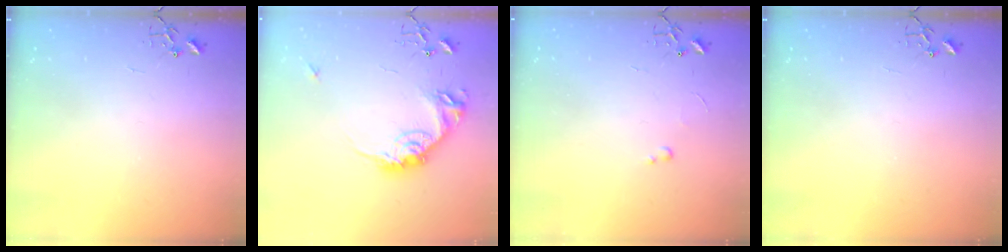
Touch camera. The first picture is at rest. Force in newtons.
{"total": 15.8, "press": 15.8, "slide": 0.8}
{"total": 2.0, "press": 2.0, "slide": 0.3}
{"total": 0.0}